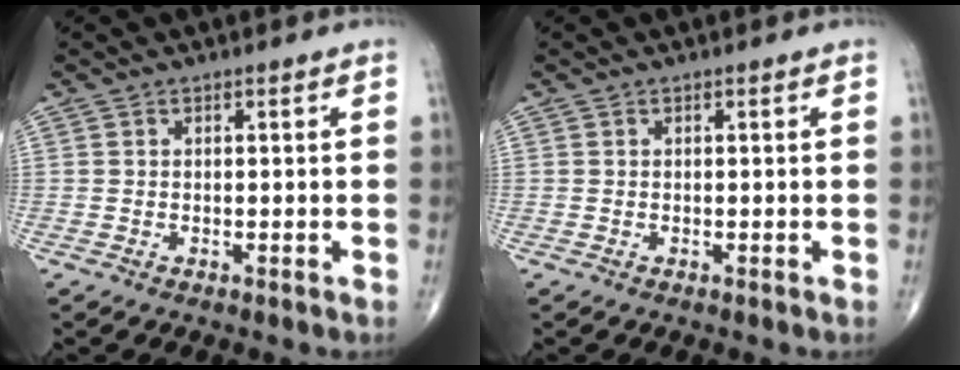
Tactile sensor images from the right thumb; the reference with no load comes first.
{"total": 0.0}